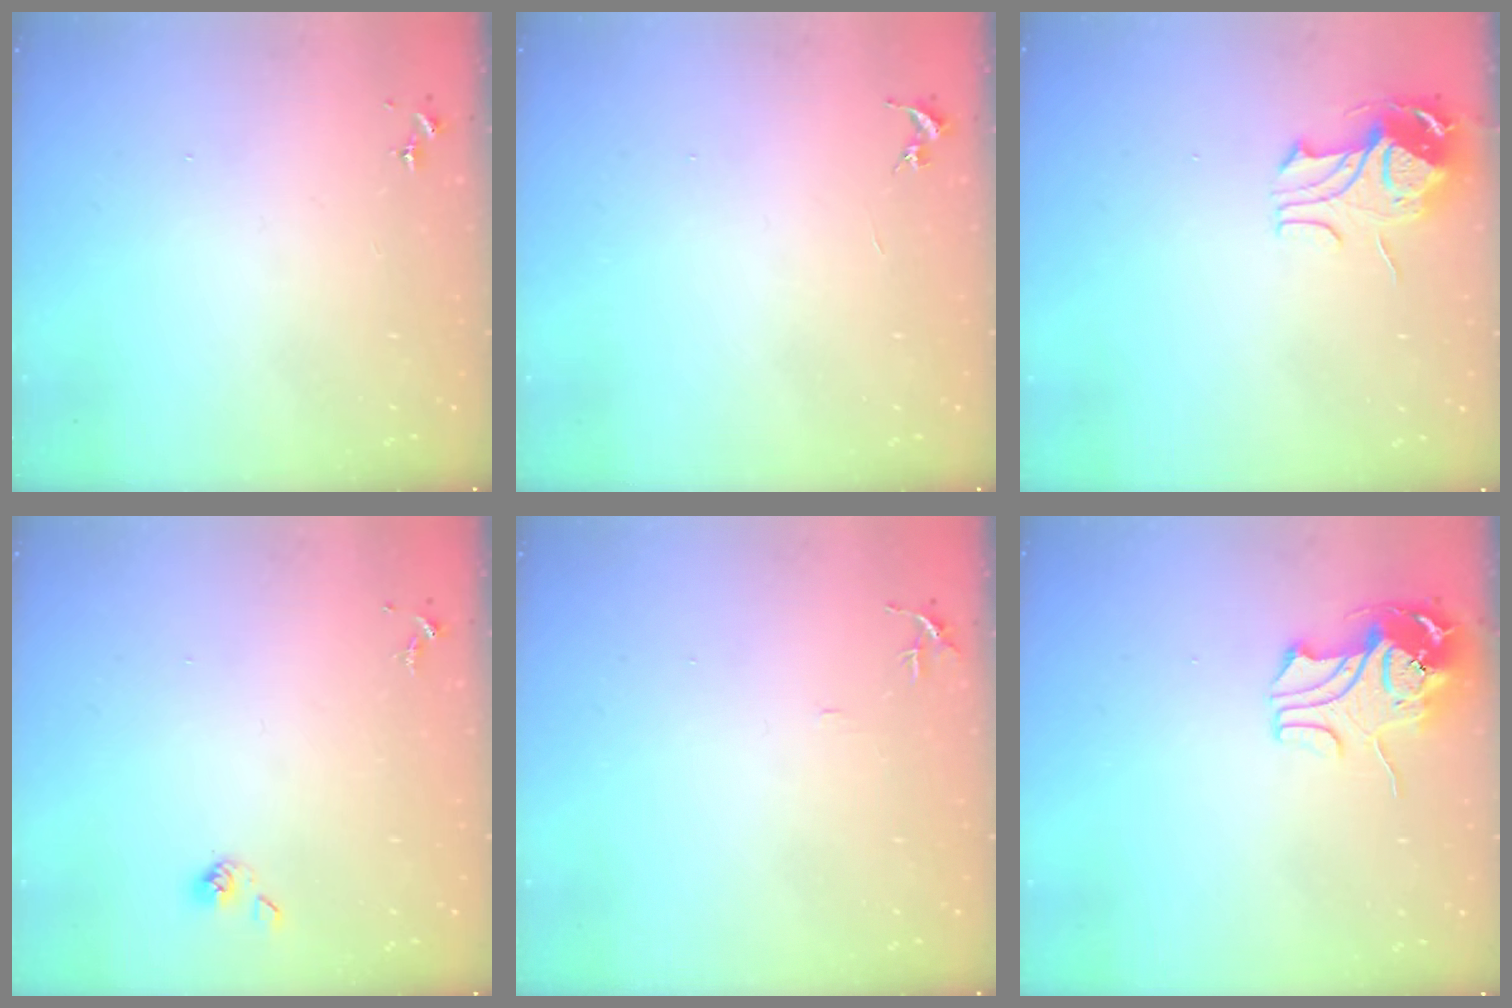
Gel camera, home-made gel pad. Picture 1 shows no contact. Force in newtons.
{"total": 0.0}
{"total": 9.6, "press": 9.6, "slide": 1.1}
{"total": 4.2, "press": 4.0, "slide": 1.1}
{"total": 4.7, "press": 4.7, "slide": 0.5}
{"total": 10.6, "press": 10.6, "slide": 0.8}